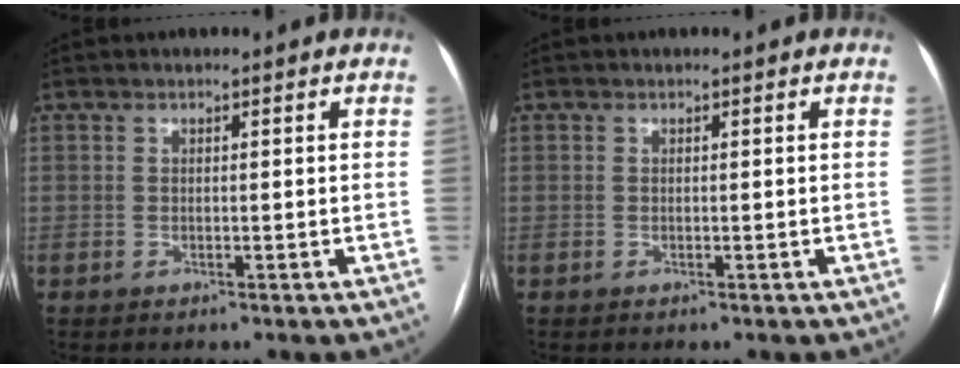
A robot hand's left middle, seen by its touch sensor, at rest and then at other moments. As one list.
[{"total": 0.0}]